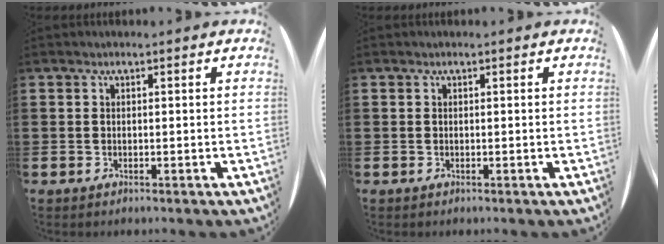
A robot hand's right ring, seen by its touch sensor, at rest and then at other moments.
{"total": 0.0}